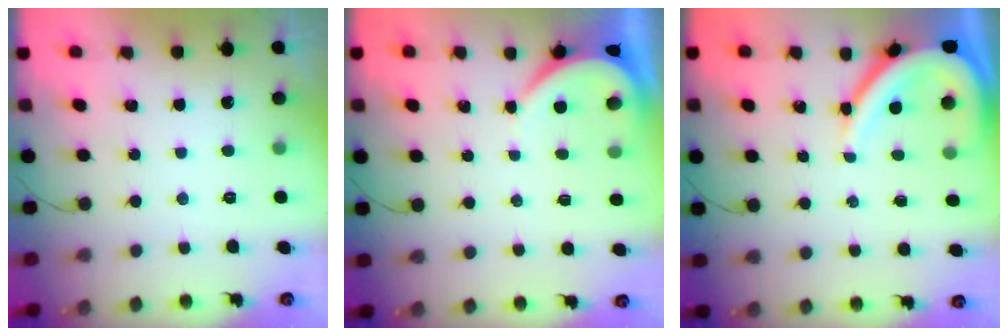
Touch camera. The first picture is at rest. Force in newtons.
{"total": 3.9, "press": 3.9, "slide": 0.6}
{"total": 9.9, "press": 9.8, "slide": 1.0}